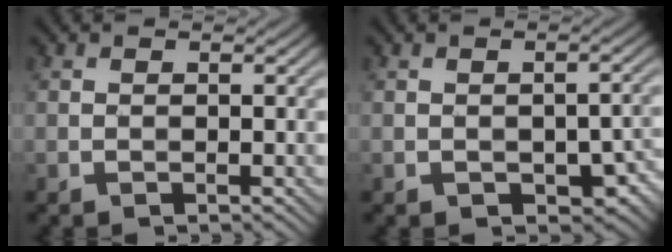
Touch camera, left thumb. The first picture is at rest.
{"total": 6.4, "force": [-2.4, 3.8, 4.6], "torque": [-0.063, -0.020, -0.022]}